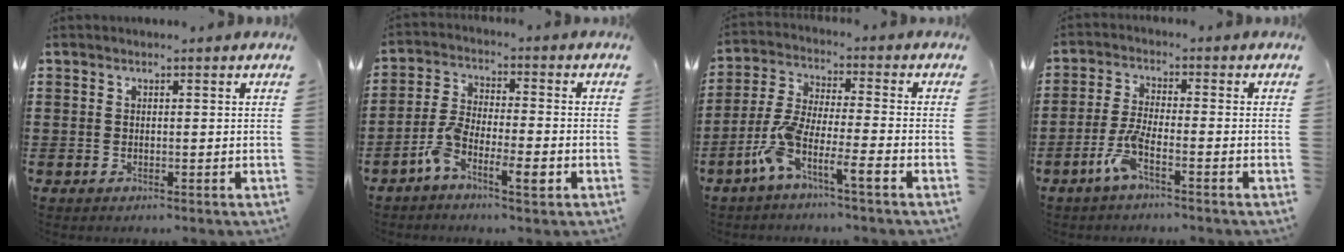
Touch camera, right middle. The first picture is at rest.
{"total": 6.3, "force": [-3.6, 1.8, 4.8], "torque": [-0.106, -0.002, -0.072]}
{"total": 7.2, "force": [-4.9, 0.5, 5.2], "torque": [-0.130, -0.016, -0.104]}
{"total": 5.0, "force": [-2.8, 0.8, 4.1], "torque": [-0.094, -0.005, -0.057]}